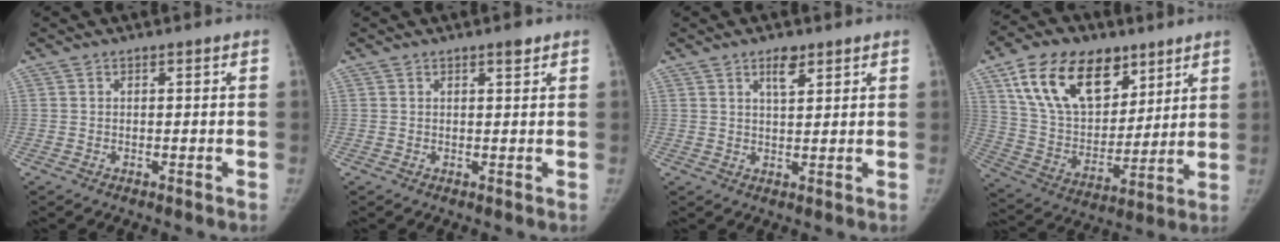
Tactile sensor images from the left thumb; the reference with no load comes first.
{"total": 1.5, "force": [1.1, 0.4, 1.0], "torque": [-0.012, -0.006, 0.016]}
{"total": 3.5, "force": [2.2, 1.4, 2.3], "torque": [-0.027, -0.013, 0.038]}
{"total": 21.7, "force": [11.7, 13.2, 12.6], "torque": [-0.188, -0.032, 0.212]}